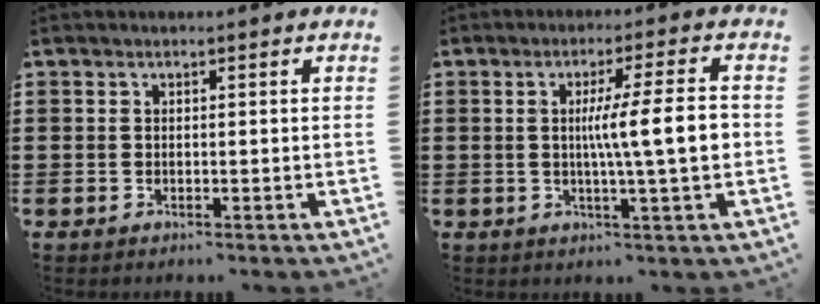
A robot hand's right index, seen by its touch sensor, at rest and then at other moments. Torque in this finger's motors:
{"motor_torque": [1.63, -0.39, 0.30, 0.18]}